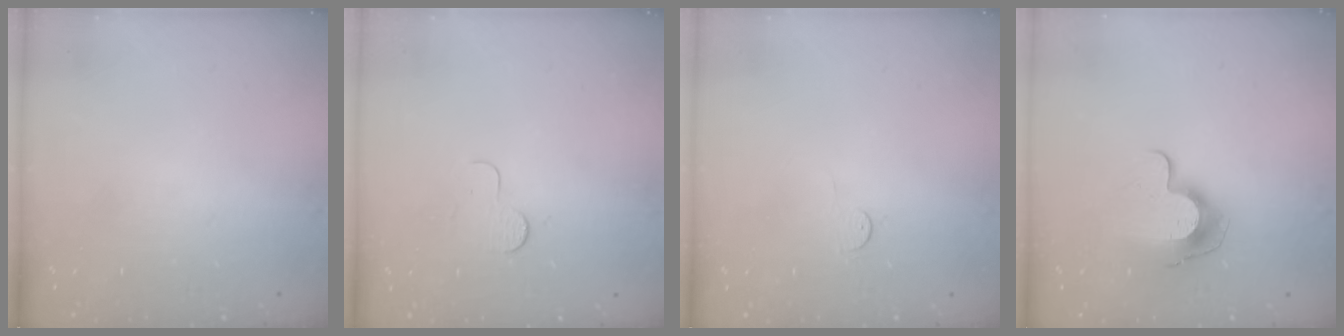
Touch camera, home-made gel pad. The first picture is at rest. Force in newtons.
{"total": 3.6, "press": 3.6, "slide": 0.3}
{"total": 3.2, "press": 3.2, "slide": 0.4}
{"total": 10.8, "press": 10.8, "slide": 0.5}